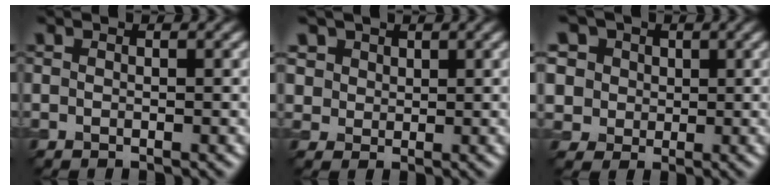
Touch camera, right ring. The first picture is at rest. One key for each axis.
{"total": 4.2, "fx": 2.4, "fy": 3.2, "fz": 1.3, "tx": -0.048, "ty": 0.000, "tz": 0.048}
{"total": 9.2, "fx": 4.5, "fy": 7.1, "fz": 3.6, "tx": -0.085, "ty": 0.022, "tz": 0.054}